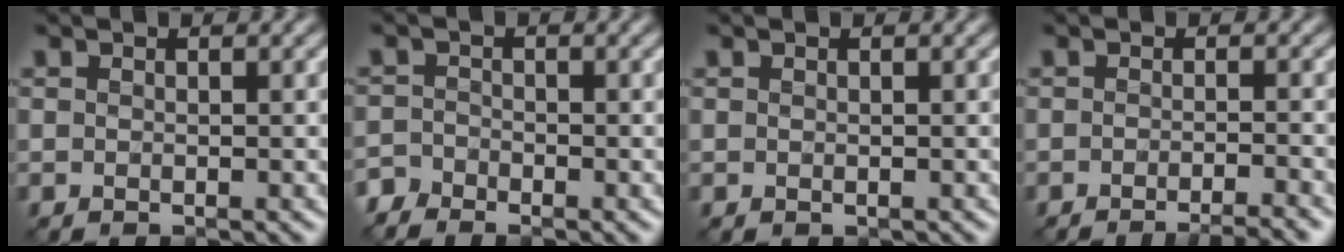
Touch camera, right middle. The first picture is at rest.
{"total": 1.7, "force": [-1.7, 0.4, -0.1], "torque": [-0.003, 0.003, -0.042]}
{"total": 0.0}
{"total": 3.3, "force": [-2.5, 0.2, 2.1], "torque": [-0.025, 0.001, -0.041]}